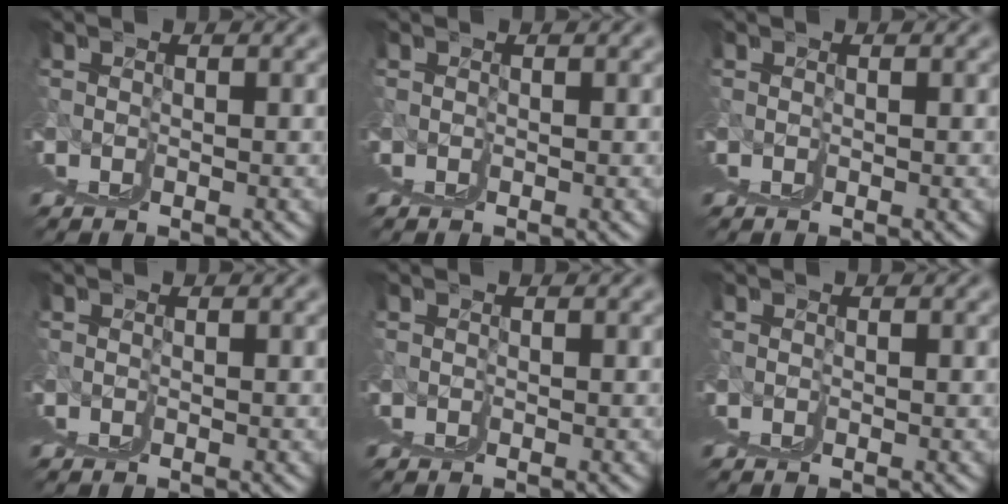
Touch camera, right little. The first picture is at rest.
{"total": 0.0}
{"total": 0.0}
{"total": 0.0}
{"total": 0.0}
{"total": 0.0}